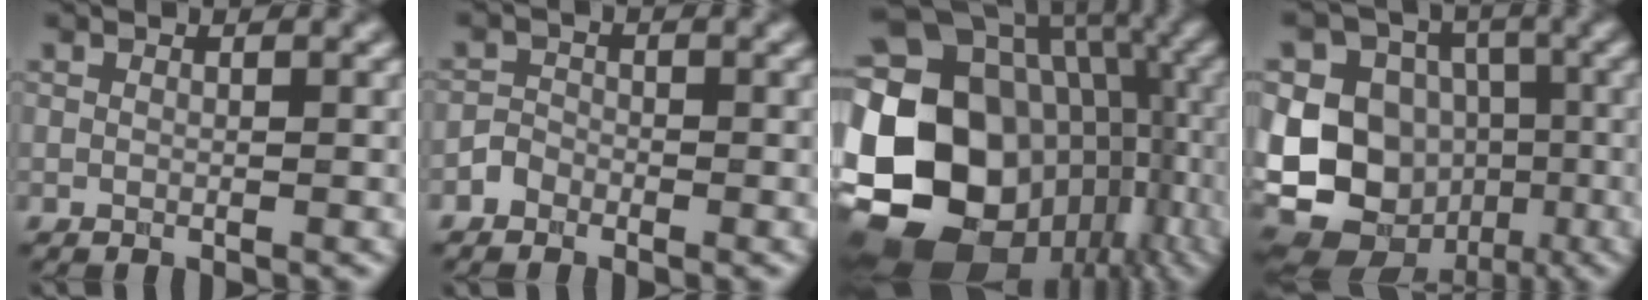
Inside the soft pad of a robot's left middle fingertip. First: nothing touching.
{"total": 1.3, "force": [-1.2, 0.5, -0.3], "torque": [0.002, 0.006, -0.018]}
{"total": 22.8, "force": [-5.1, 18.8, 11.9], "torque": [-0.236, -0.016, -0.099]}
{"total": 13.9, "force": [-2.5, 12.2, 6.0], "torque": [-0.135, 0.000, -0.052]}